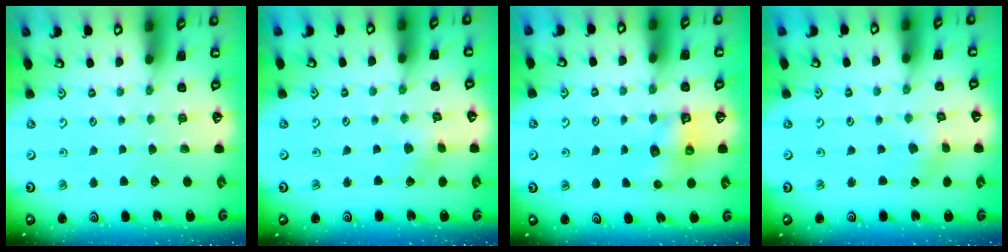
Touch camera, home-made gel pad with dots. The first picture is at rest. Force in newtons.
{"total": 1.7, "press": 1.7, "slide": 0.1}
{"total": 7.1, "press": 7.0, "slide": 0.3}
{"total": 1.0, "press": 1.0, "slide": 0.0}